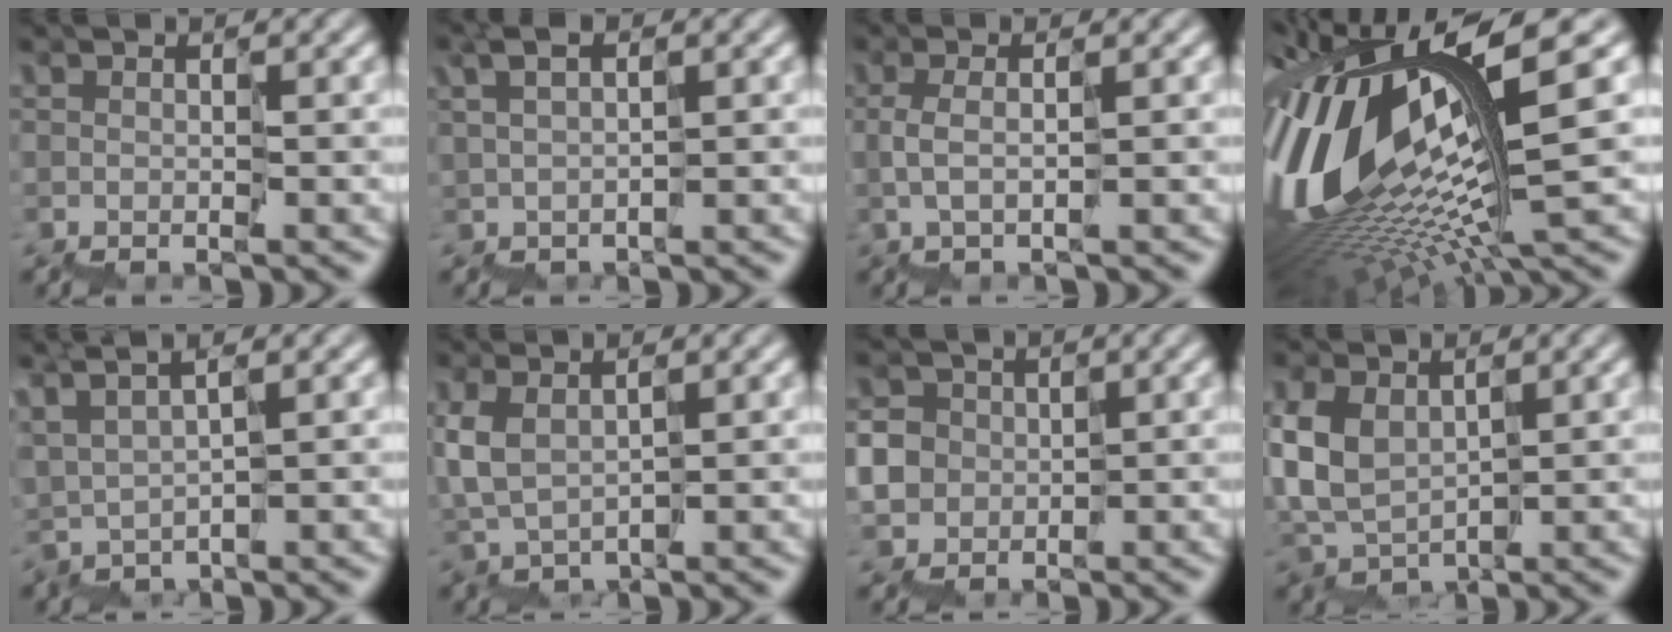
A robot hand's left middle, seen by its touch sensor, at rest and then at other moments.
{"total": 0.7, "force": [0.5, 0.0, 0.5], "torque": [-0.012, 0.007, 0.009]}
{"total": 1.0, "force": [0.0, -0.9, 0.5], "torque": [-0.015, 0.000, 0.003]}
{"total": 15.4, "force": [1.7, 3.6, 14.9], "torque": [-0.309, -0.007, 0.056]}
{"total": 2.1, "force": [1.7, 0.2, 1.2], "torque": [-0.041, 0.004, 0.041]}
{"total": 1.2, "force": [0.2, 0.7, 1.0], "torque": [-0.037, 0.005, 0.004]}
{"total": 4.7, "force": [-0.5, 4.7, 0.4], "torque": [-0.018, 0.021, -0.040]}
{"total": 2.5, "force": [0.5, 1.9, 1.5], "torque": [-0.042, 0.010, 0.007]}